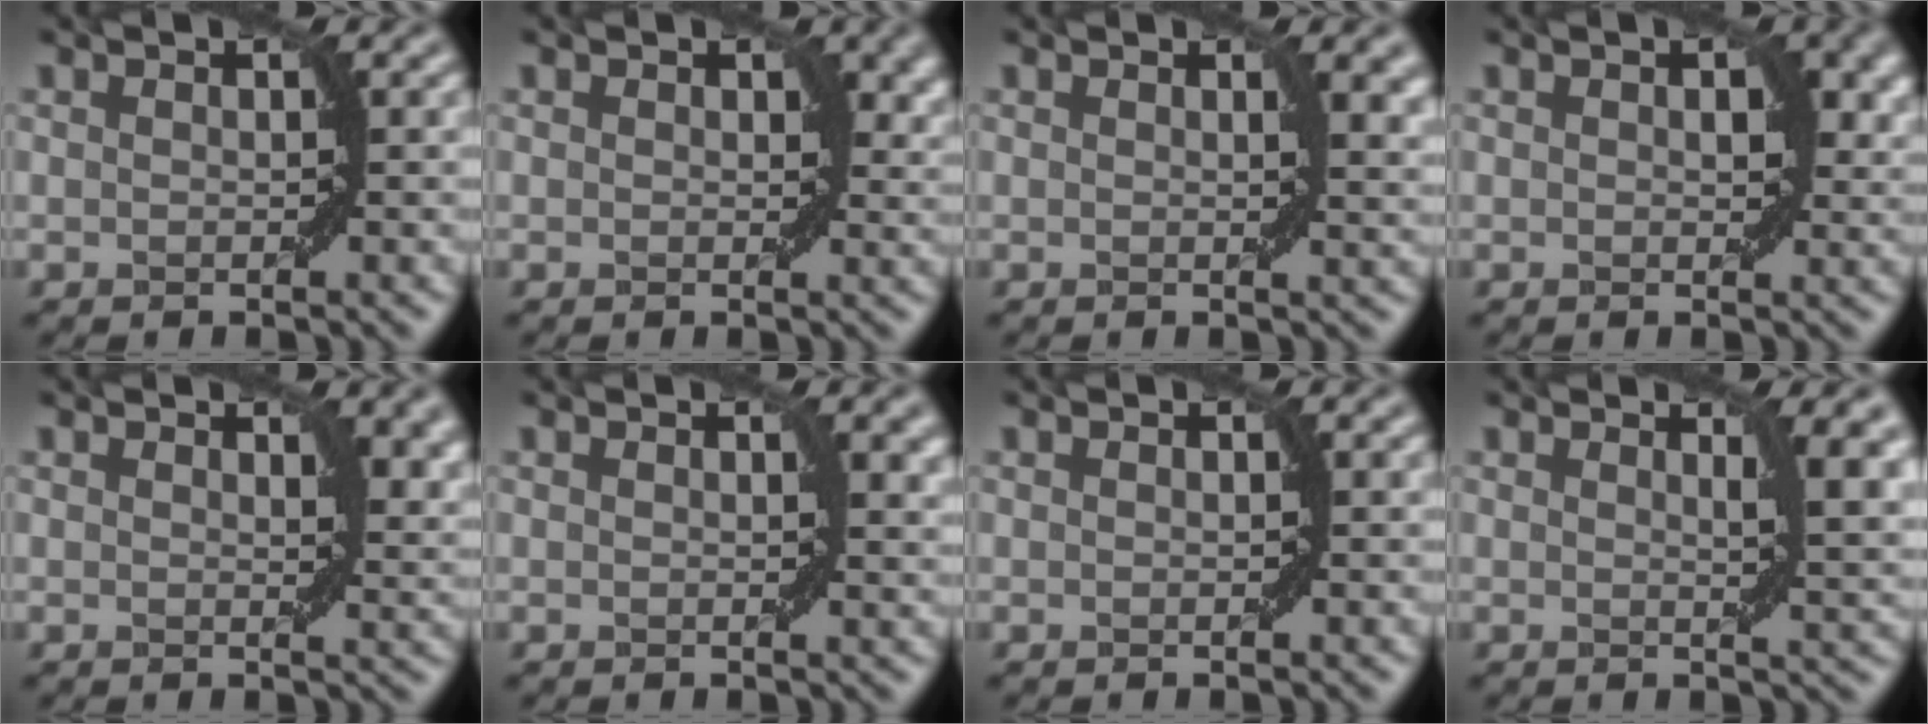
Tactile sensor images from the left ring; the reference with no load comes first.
{"total": 2.3, "force": [0.8, 1.4, 1.6], "torque": [-0.016, -0.004, 0.010]}
{"total": 2.5, "force": [1.0, 0.7, 2.1], "torque": [-0.021, -0.001, 0.018]}
{"total": 2.8, "force": [0.7, 1.5, 2.3], "torque": [-0.025, -0.002, 0.012]}
{"total": 2.9, "force": [1.6, 1.3, 2.1], "torque": [-0.025, -0.005, 0.026]}
{"total": 1.5, "force": [0.7, 0.3, 1.3], "torque": [-0.010, -0.001, 0.012]}
{"total": 0.0}
{"total": 3.5, "force": [1.4, 0.8, 3.1], "torque": [-0.034, -0.005, 0.022]}